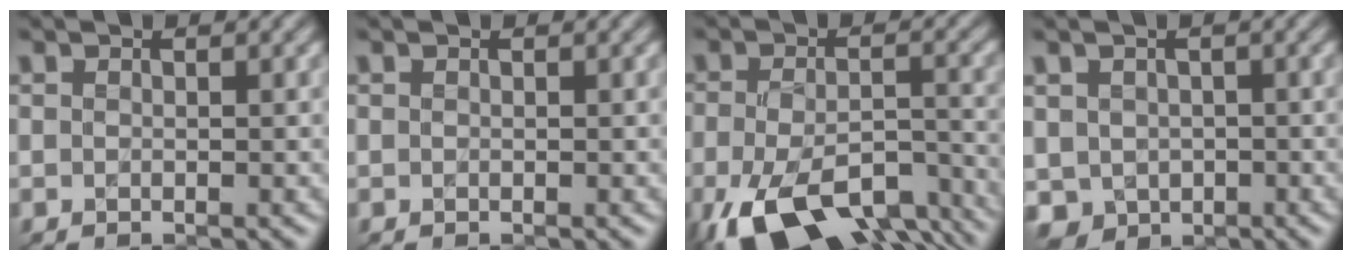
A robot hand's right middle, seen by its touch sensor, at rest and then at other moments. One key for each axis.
{"total": 0.0}
{"total": 13.6, "fx": -8.8, "fy": 6.0, "fz": 8.6, "tx": -0.190, "ty": -0.033, "tz": -0.128}
{"total": 3.1, "fx": -0.6, "fy": 2.8, "fz": 1.1, "tx": -0.027, "ty": -0.006, "tz": -0.013}